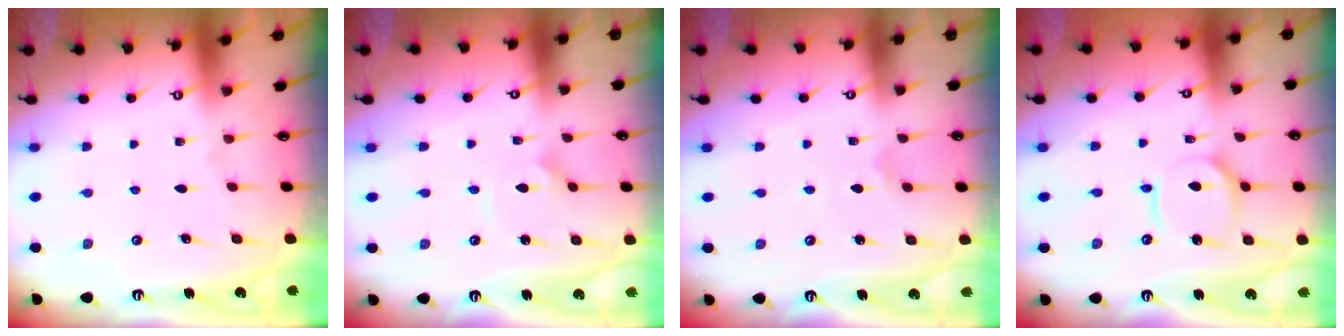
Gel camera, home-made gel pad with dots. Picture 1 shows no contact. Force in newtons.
{"total": 2.7, "press": 2.7, "slide": 0.1}
{"total": 1.6, "press": 1.6, "slide": 0.1}
{"total": 8.0, "press": 8.0, "slide": 0.7}